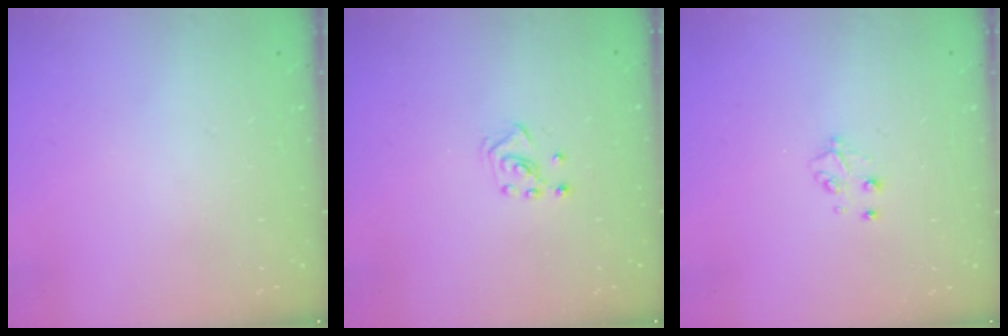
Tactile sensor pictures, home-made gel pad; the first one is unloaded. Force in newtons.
{"total": 2.6, "press": 2.5, "slide": 0.6}
{"total": 3.4, "press": 3.4, "slide": 0.4}